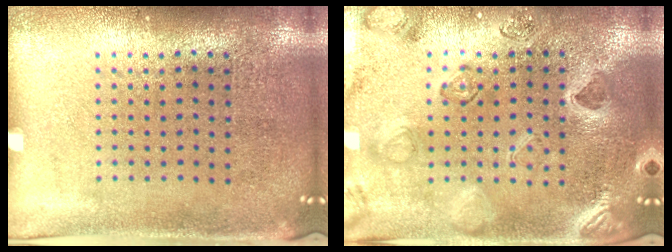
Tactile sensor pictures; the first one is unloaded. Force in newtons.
{"total": 2.4, "press": 2.3, "slide": 0.7}